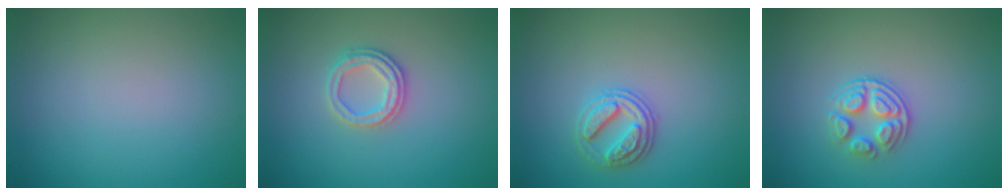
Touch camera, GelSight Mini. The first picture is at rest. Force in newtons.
{"total": 2.5, "press": 2.4, "slide": 0.8}
{"total": 2.6, "press": 2.6, "slide": 0.5}
{"total": 3.0, "press": 2.6, "slide": 1.5}